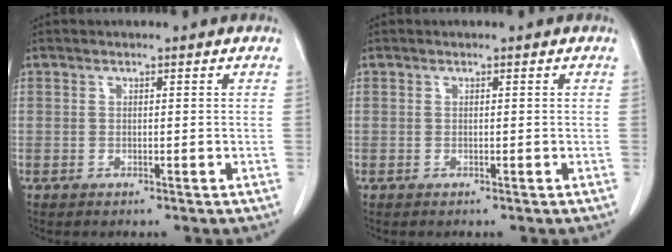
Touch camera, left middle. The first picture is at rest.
{"total": 0.0}